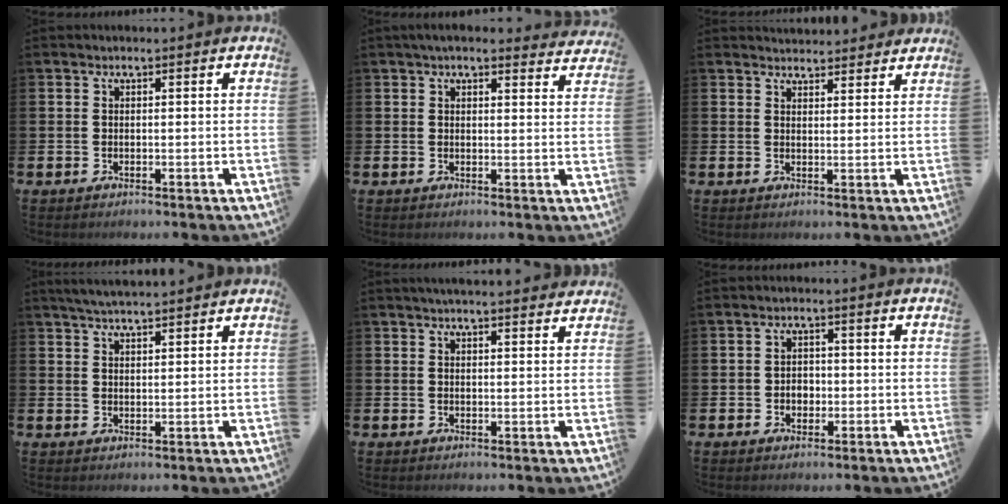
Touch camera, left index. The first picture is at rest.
{"total": 3.6, "force": [3.4, 0.7, 1.1], "torque": [-0.027, -0.011, 0.061]}
{"total": 3.2, "force": [3.1, 0.6, -0.2], "torque": [0.006, -0.019, 0.056]}
{"total": 4.0, "force": [3.8, 0.3, 1.1], "torque": [-0.031, -0.010, 0.070]}
{"total": 3.1, "force": [3.0, 0.1, 0.6], "torque": [-0.017, -0.011, 0.056]}
{"total": 2.2, "force": [-0.5, 1.8, 1.1], "torque": [-0.006, -0.001, -0.016]}